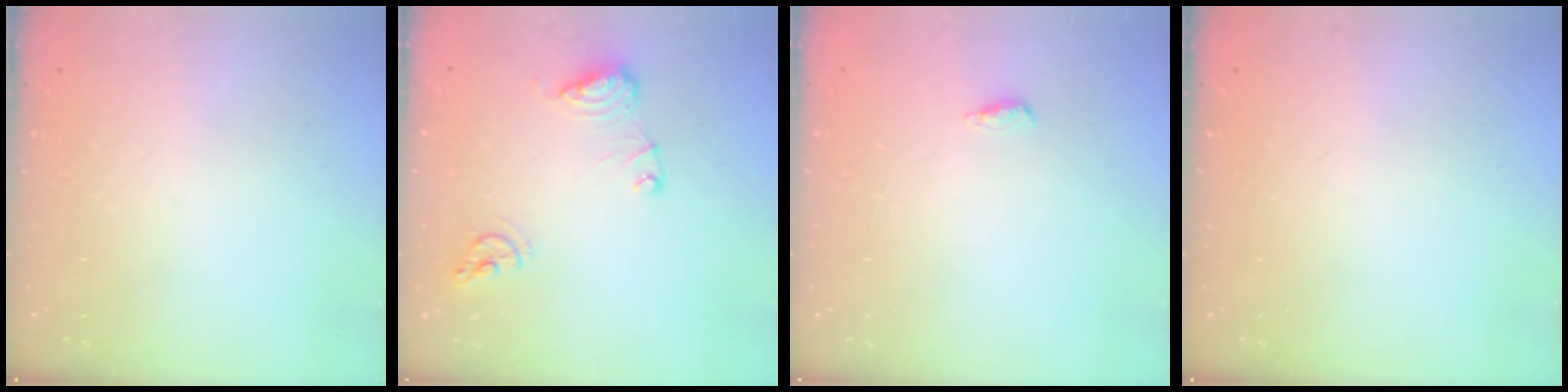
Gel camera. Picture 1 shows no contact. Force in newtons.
{"total": 10.5, "press": 10.4, "slide": 1.1}
{"total": 3.4, "press": 3.0, "slide": 1.7}
{"total": 0.0}